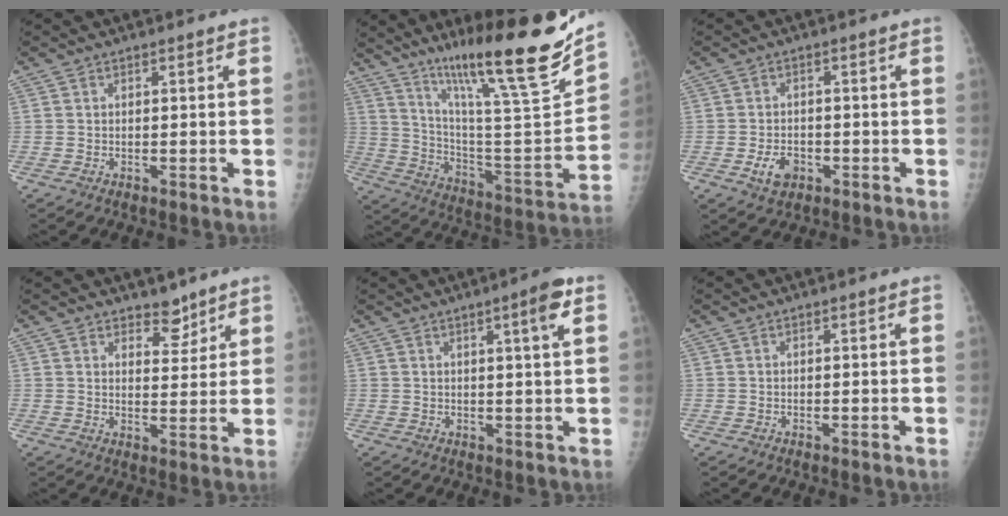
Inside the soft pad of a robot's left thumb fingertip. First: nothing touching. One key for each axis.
{"total": 26.4, "fx": 19.2, "fy": 2.3, "fz": 17.9, "tx": -0.258, "ty": -0.101, "tz": 0.315}
{"total": 4.4, "fx": -1.7, "fy": 3.1, "fz": 2.6, "tx": -0.036, "ty": 0.006, "tz": -0.027}
{"total": 4.5, "fx": 3.6, "fy": 2.3, "fz": 1.5, "tx": 0.004, "ty": -0.027, "tz": 0.056}
{"total": 4.6, "fx": 2.1, "fy": 0.2, "fz": 4.1, "tx": -0.058, "ty": -0.009, "tz": 0.029}
{"total": 0.0}